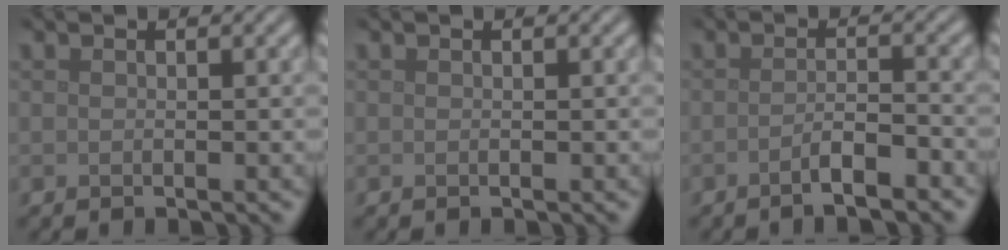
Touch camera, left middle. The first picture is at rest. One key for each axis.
{"total": 0.0}
{"total": 3.0, "fx": -1.7, "fy": 0.6, "fz": 2.3, "tx": -0.035, "ty": 0.005, "tz": -0.036}